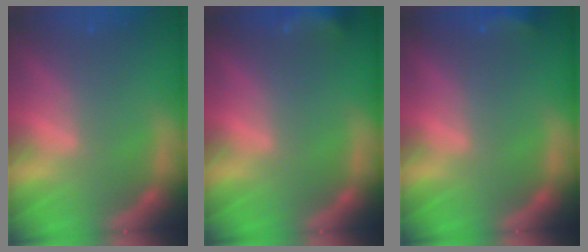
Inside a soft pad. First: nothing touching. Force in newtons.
{"total": 4.9}
{"total": 2.4}